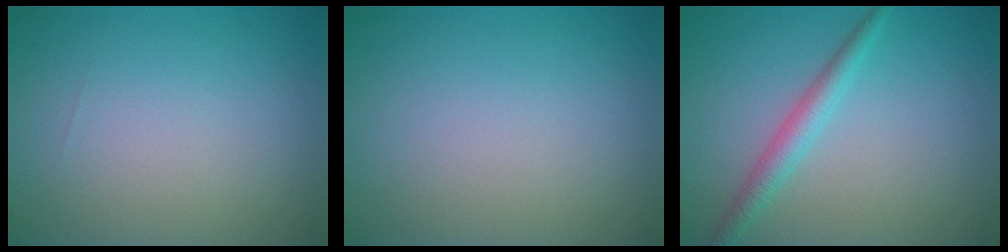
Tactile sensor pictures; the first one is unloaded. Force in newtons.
{"total": 0.0}
{"total": 2.5, "press": 2.5, "slide": 0.1}